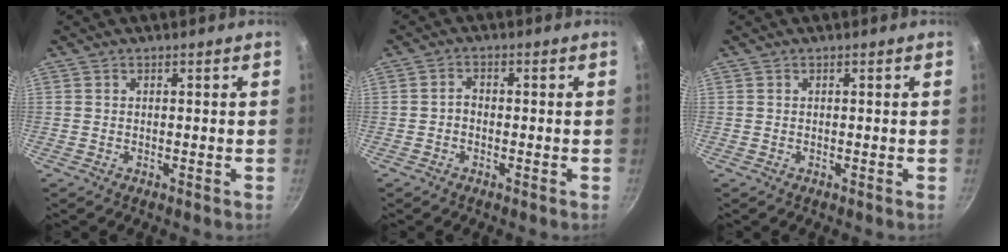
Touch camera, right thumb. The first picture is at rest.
{"total": 1.8, "force": [-0.7, 1.2, 1.1], "torque": [-0.017, 0.013, -0.015]}
{"total": 0.0}